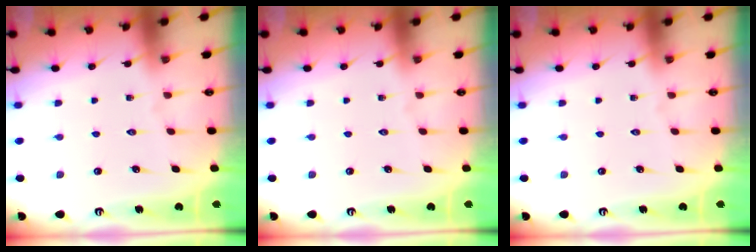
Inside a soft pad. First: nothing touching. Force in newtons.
{"total": 0.0}
{"total": 0.0}